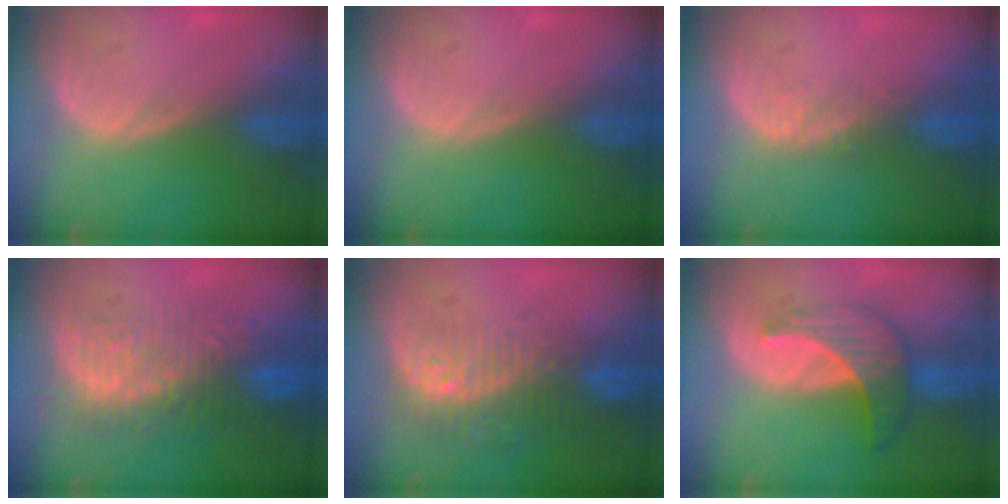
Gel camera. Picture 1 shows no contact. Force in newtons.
{"total": 0.0}
{"total": 2.5, "press": 1.9, "slide": 1.7}
{"total": 8.7, "press": 8.6, "slide": 1.3}
{"total": 9.7, "press": 8.4, "slide": 5.0}
{"total": 7.1, "press": 6.5, "slide": 2.8}